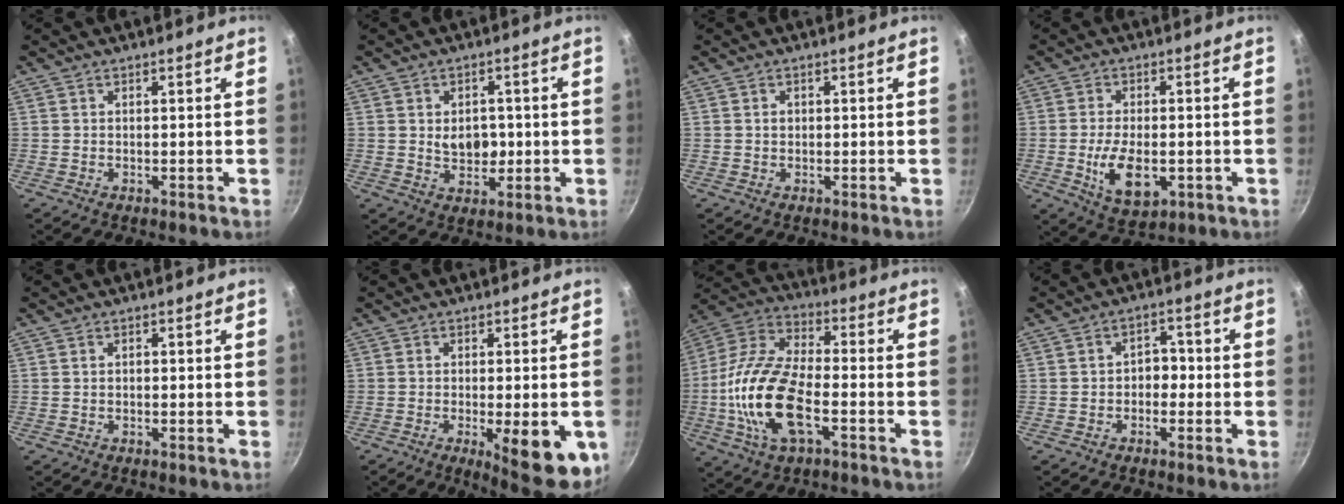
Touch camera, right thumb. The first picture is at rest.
{"total": 5.7, "force": [0.2, 4.2, 3.9], "torque": [-0.032, -0.001, 0.010]}
{"total": 0.8, "force": [0.1, 0.7, 0.3], "torque": [-0.001, 0.002, 0.001]}
{"total": 9.1, "force": [-2.0, 4.9, 7.4], "torque": [-0.125, -0.005, -0.024]}
{"total": 0.6, "force": [0.0, 0.4, 0.4], "torque": [-0.006, 0.003, -0.002]}
{"total": 12.8, "force": [-4.0, 4.0, 11.4], "torque": [-0.128, -0.012, -0.042]}
{"total": 18.9, "force": [-4.6, 8.9, 16.0], "torque": [-0.332, 0.026, -0.087]}
{"total": 3.9, "force": [-0.8, 2.9, 2.5], "torque": [-0.015, 0.017, -0.023]}